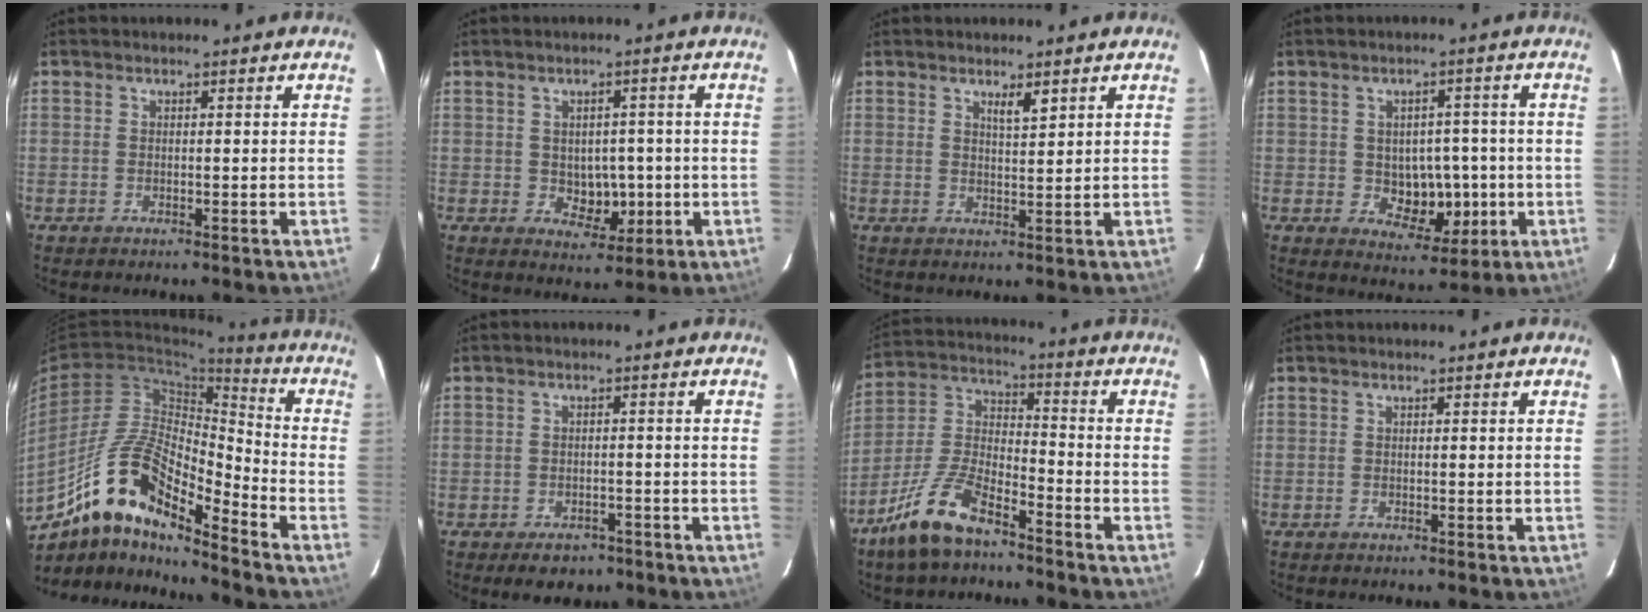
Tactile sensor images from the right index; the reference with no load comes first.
{"total": 5.0, "force": [-0.5, 3.5, 3.5], "torque": [-0.039, 0.004, 0.003]}
{"total": 2.2, "force": [1.5, 0.2, 1.6], "torque": [-0.031, -0.004, 0.029]}
{"total": 7.0, "force": [-0.8, 4.8, 5.1], "torque": [-0.062, 0.009, 0.000]}
{"total": 14.6, "force": [-10.2, 3.4, 10.0], "torque": [-0.189, 0.021, -0.180]}
{"total": 4.2, "force": [-2.8, 2.6, 1.5], "torque": [-0.019, 0.003, -0.033]}
{"total": 11.4, "force": [-8.3, 3.3, 7.1], "torque": [-0.162, -0.003, -0.164]}
{"total": 0.0}